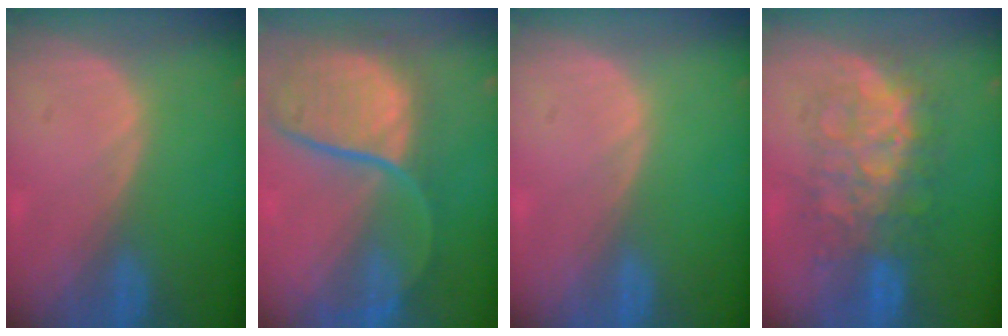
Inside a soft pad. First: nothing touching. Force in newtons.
{"total": 12.1, "press": 9.8, "slide": 7.0}
{"total": 0.0}
{"total": 8.9, "press": 8.9, "slide": 0.3}